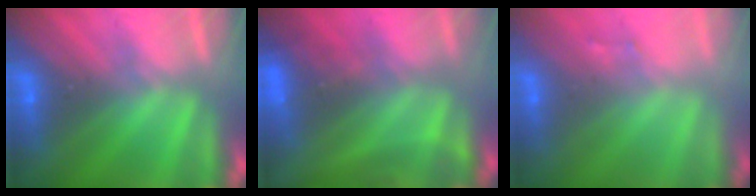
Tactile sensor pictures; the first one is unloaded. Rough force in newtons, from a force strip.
{"total": 3.4}
{"total": 1.5}